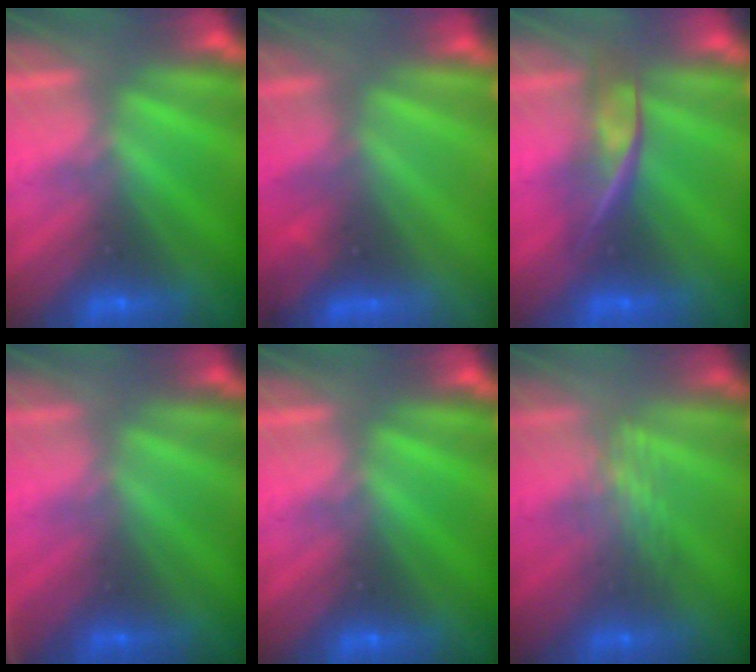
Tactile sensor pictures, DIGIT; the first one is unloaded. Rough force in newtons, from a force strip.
{"total": 3.8}
{"total": 2.4}
{"total": 2.5}
{"total": 0.0}
{"total": 3.0}